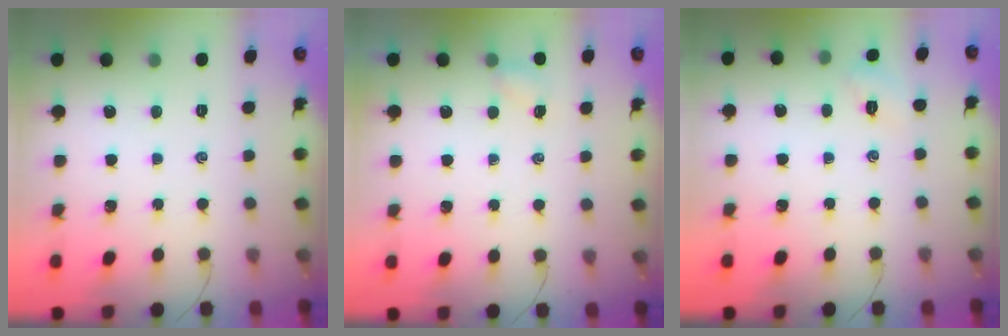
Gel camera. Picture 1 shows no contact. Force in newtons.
{"total": 2.7, "press": 2.5, "slide": 0.8}
{"total": 2.7, "press": 2.6, "slide": 0.8}